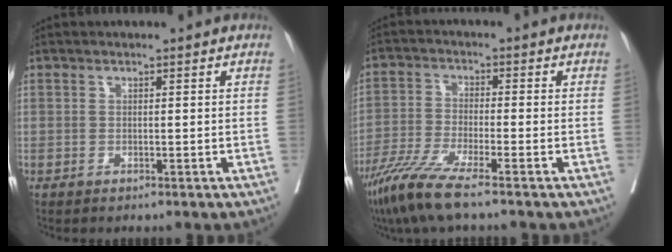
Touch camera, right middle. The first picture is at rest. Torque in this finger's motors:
{"motor_torque": [1.07, -1.06, 0.26, 0.07]}